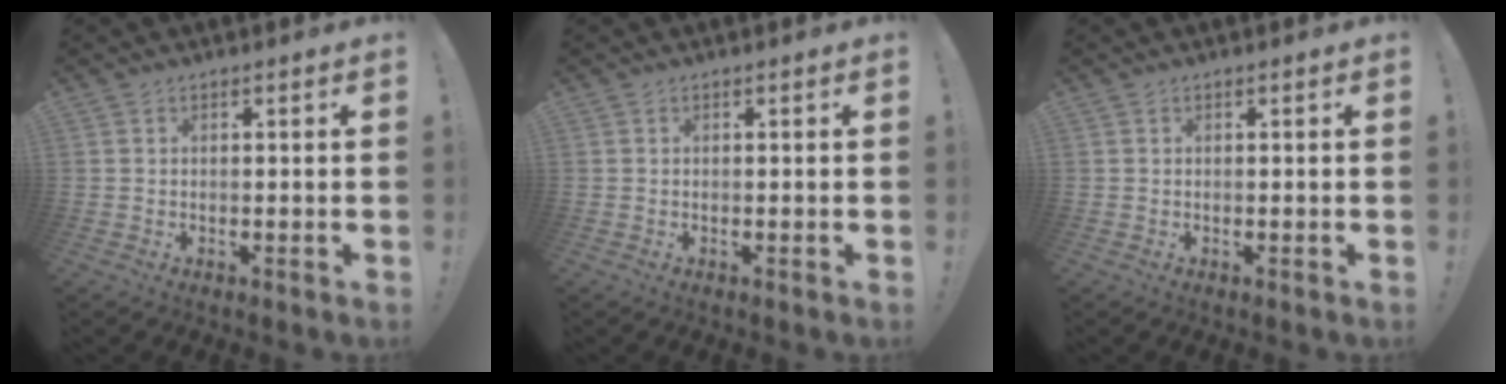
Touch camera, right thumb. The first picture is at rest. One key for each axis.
{"total": 0.0}
{"total": 0.0}